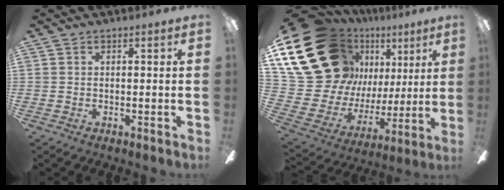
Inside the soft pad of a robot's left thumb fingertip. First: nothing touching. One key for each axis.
{"total": 28.0, "fx": 13.0, "fy": 19.8, "fz": 15.0, "tx": -0.298, "ty": -0.088, "tz": 0.283}